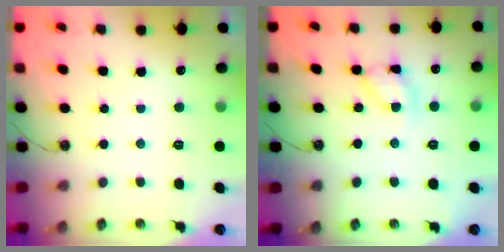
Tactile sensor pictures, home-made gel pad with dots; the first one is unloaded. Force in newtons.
{"total": 11.9, "press": 11.8, "slide": 1.4}